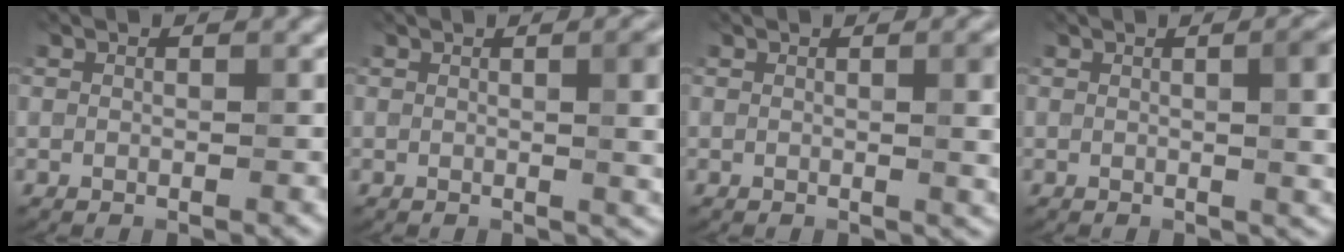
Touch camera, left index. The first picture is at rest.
{"total": 6.1, "force": [0.8, 2.3, 5.6], "torque": [-0.041, 0.010, 0.011]}
{"total": 5.4, "force": [0.6, 2.0, 5.0], "torque": [-0.040, 0.007, 0.010]}
{"total": 6.8, "force": [0.8, 2.6, 6.2], "torque": [-0.042, 0.012, 0.010]}